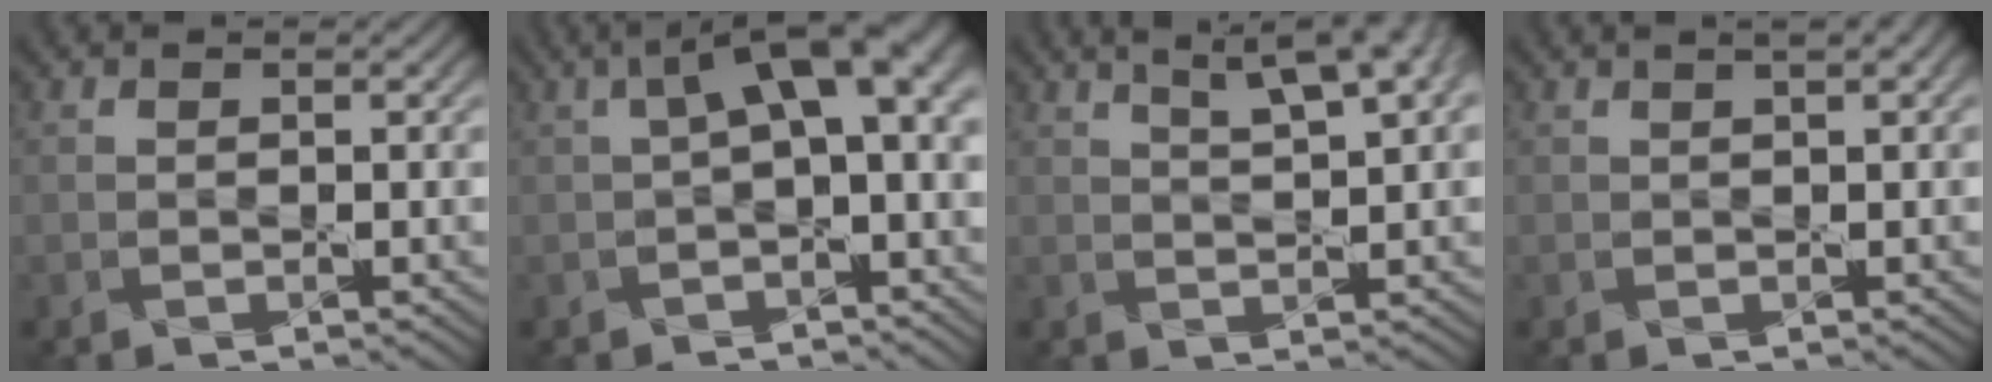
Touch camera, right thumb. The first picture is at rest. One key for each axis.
{"total": 6.4, "fx": 1.0, "fy": 2.3, "fz": 5.8, "tx": -0.090, "ty": 0.014, "tz": 0.012}
{"total": 7.5, "fx": 4.6, "fy": 1.8, "fz": 5.7, "tx": -0.081, "ty": 0.021, "tz": 0.057}
{"total": 2.3, "fx": 1.2, "fy": 0.6, "fz": 1.9, "tx": -0.026, "ty": 0.005, "tz": 0.007}